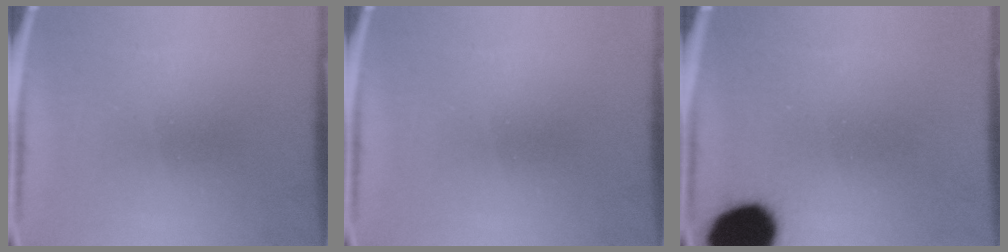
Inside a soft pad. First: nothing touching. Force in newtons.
{"total": 0.0}
{"total": 15.0}